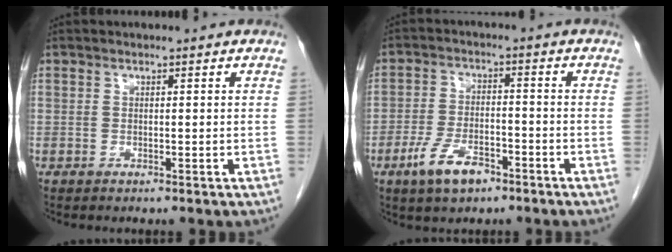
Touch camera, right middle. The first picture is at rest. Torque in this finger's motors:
{"motor_torque": [1.36, -0.78, 0.52, 0.12]}